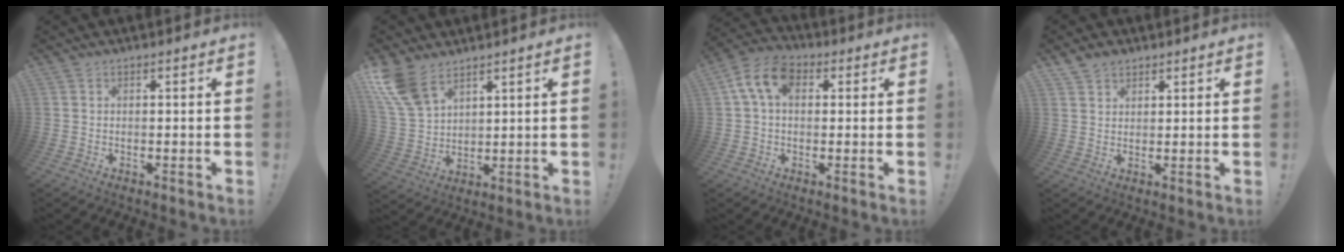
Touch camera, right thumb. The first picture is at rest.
{"total": 11.2, "force": [7.6, 6.0, 5.5], "torque": [-0.117, -0.036, 0.153]}
{"total": 10.3, "force": [2.8, 6.6, 7.4], "torque": [-0.143, 0.007, 0.055]}
{"total": 3.8, "force": [2.8, 2.3, 1.0], "torque": [-0.018, -0.012, 0.053]}